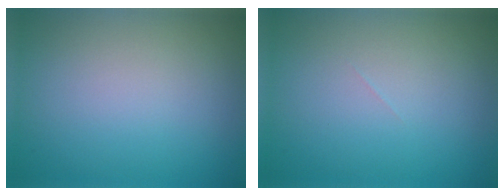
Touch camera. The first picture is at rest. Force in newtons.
{"total": 0.0}